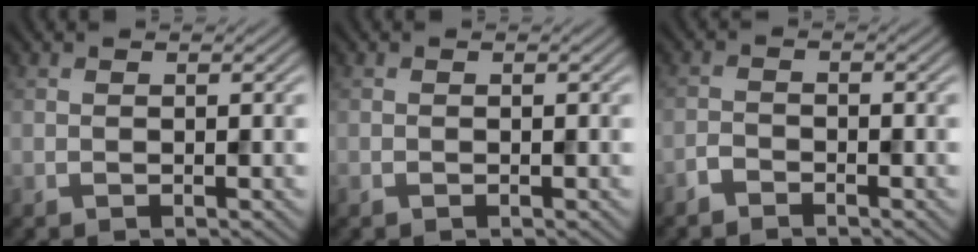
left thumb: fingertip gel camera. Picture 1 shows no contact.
{"total": 0.0}
{"total": 1.7, "force": [-1.5, 0.5, 0.5], "torque": [-0.009, 0.001, -0.036]}